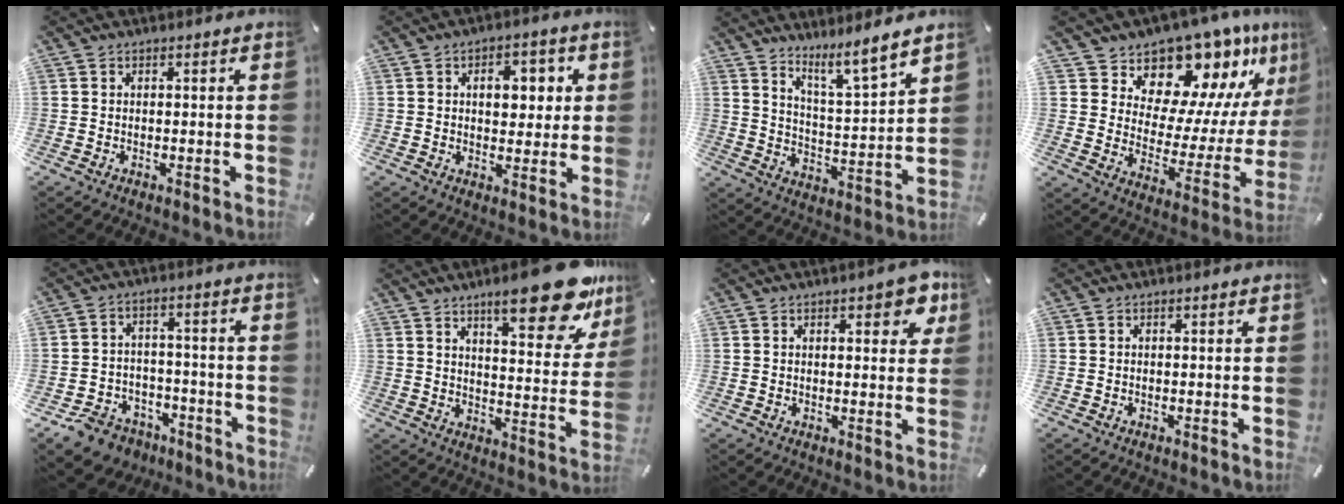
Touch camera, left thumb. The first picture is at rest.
{"total": 7.7, "force": [1.7, 5.2, 5.4], "torque": [-0.062, -0.005, 0.017]}
{"total": 8.1, "force": [7.4, 0.6, 3.1], "torque": [-0.047, -0.069, 0.127]}
{"total": 15.0, "force": [13.1, 6.7, 2.9], "torque": [-0.031, -0.145, 0.219]}
{"total": 8.2, "force": [-5.6, 5.5, 2.2], "torque": [-0.041, 0.042, -0.102]}
{"total": 19.9, "force": [13.5, 6.2, 13.3], "torque": [-0.181, -0.090, 0.217]}
{"total": 6.1, "force": [3.3, 2.9, 4.2], "torque": [-0.042, -0.013, 0.050]}
{"total": 0.0}